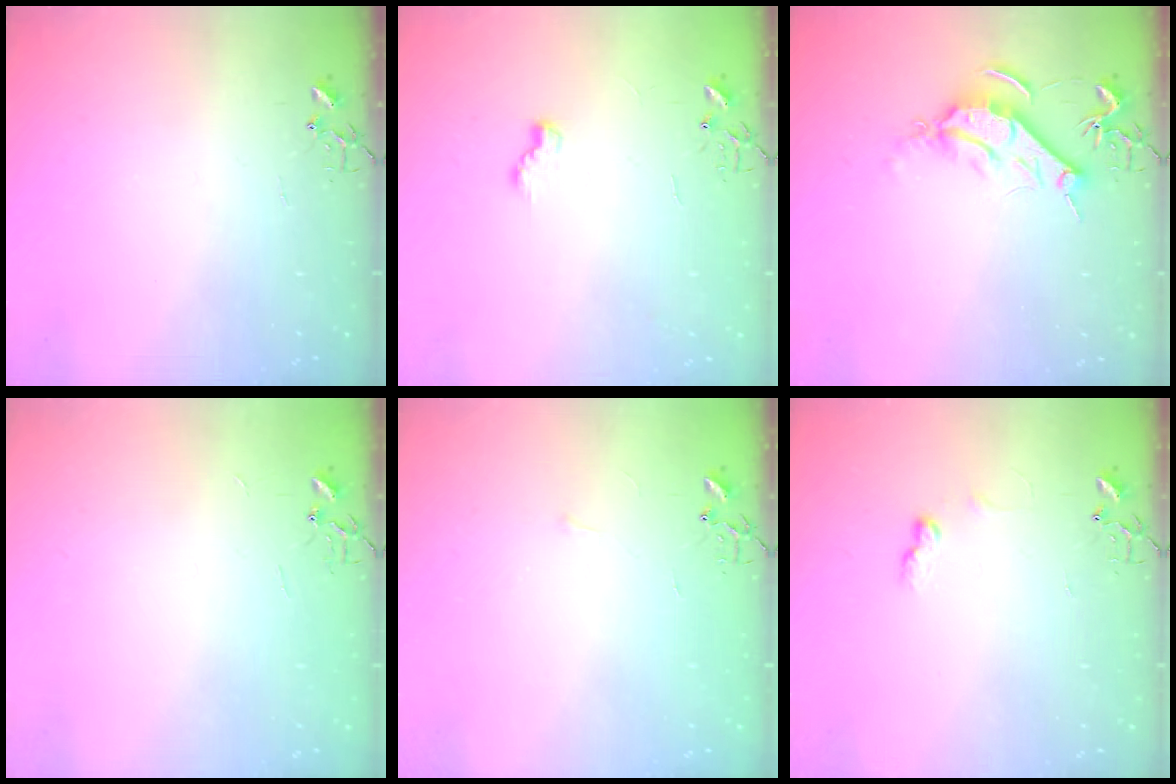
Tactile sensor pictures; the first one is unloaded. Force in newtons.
{"total": 6.4, "press": 6.3, "slide": 0.6}
{"total": 9.1, "press": 9.0, "slide": 0.8}
{"total": 1.8, "press": 1.8, "slide": 0.2}
{"total": 3.3, "press": 3.2, "slide": 0.5}
{"total": 6.7, "press": 6.6, "slide": 0.9}